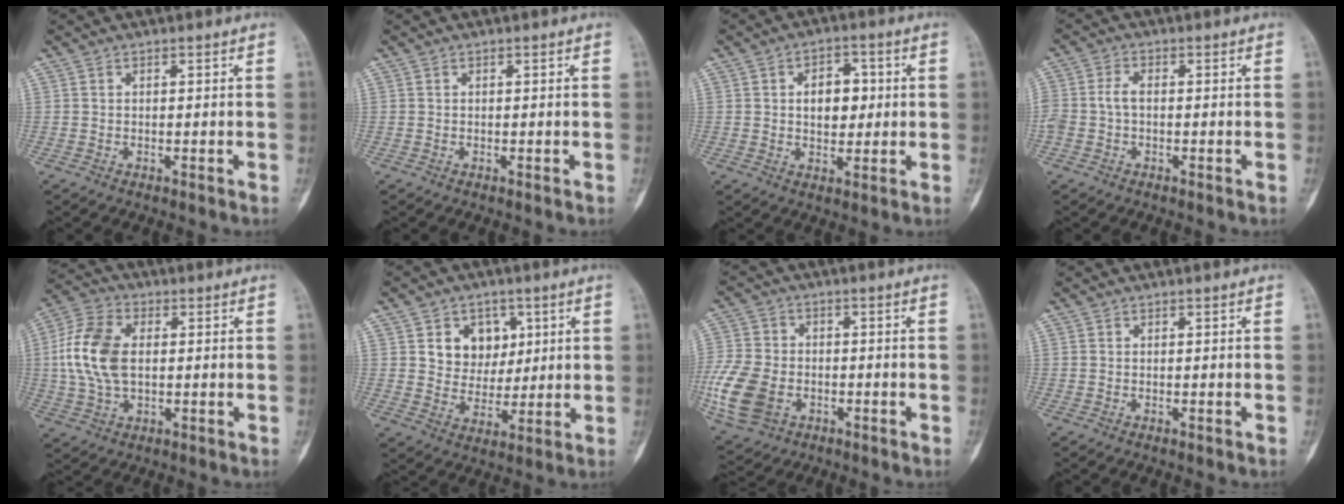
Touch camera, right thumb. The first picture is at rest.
{"total": 0.0}
{"total": 7.4, "force": [1.0, 4.8, 5.5], "torque": [-0.054, 0.003, 0.014]}
{"total": 4.0, "force": [-0.5, 2.6, 3.0], "torque": [-0.077, 0.011, -0.013]}
{"total": 12.8, "force": [0.8, 8.0, 10.0], "torque": [-0.207, 0.014, 0.013]}
{"total": 8.8, "force": [3.1, 7.4, 3.8], "torque": [-0.015, -0.011, 0.054]}
{"total": 13.8, "force": [-4.0, 9.9, 8.8], "torque": [-0.196, 0.001, -0.074]}
{"total": 0.0}